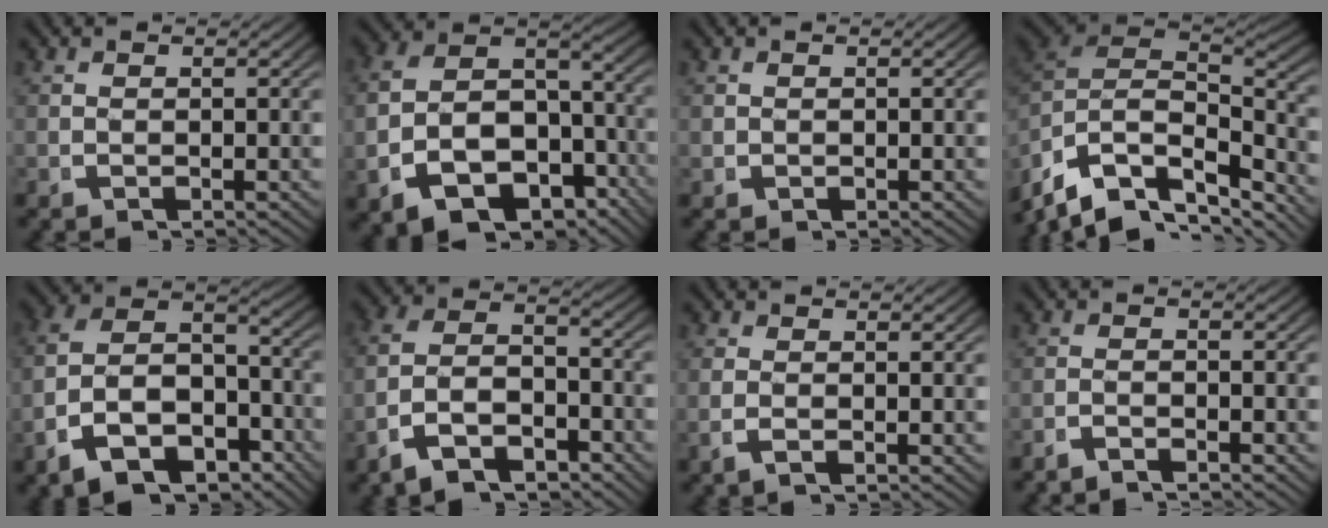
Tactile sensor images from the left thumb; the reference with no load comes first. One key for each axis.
{"total": 14.4, "fx": -4.0, "fy": 10.6, "fz": 8.9, "tx": -0.183, "ty": -0.049, "tz": -0.045}
{"total": 0.6, "fx": 0.2, "fy": 0.6, "fz": 0.1, "tx": -0.003, "ty": -0.006, "tz": 0.007}
{"total": 13.1, "fx": -1.7, "fy": 8.8, "fz": 9.6, "tx": -0.191, "ty": -0.032, "tz": -0.006}
{"total": 12.1, "fx": -2.9, "fy": 9.1, "fz": 7.5, "tx": -0.159, "ty": -0.044, "tz": -0.041}
{"total": 8.2, "fx": -2.5, "fy": 5.8, "fz": 5.2, "tx": -0.106, "ty": -0.030, "tz": -0.037}
{"total": 0.9, "fx": -0.2, "fy": 0.3, "fz": 0.8, "tx": -0.026, "ty": -0.005, "tz": 0.001}
{"total": 1.7, "fx": -1.7, "fy": 0.3, "fz": 0.2, "tx": 0.002, "ty": -0.002, "tz": -0.036}